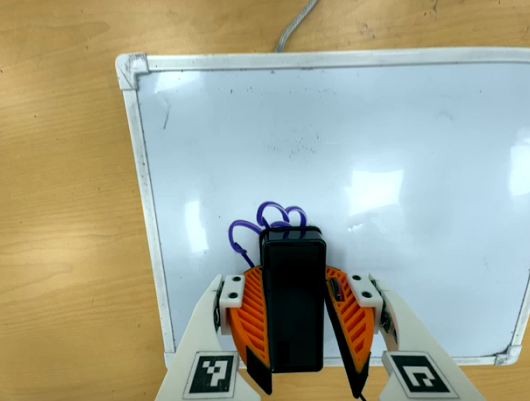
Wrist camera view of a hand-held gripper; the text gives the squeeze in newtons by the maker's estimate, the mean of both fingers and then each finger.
{"total": 12.4, "left": 14.5, "right": 10.2}